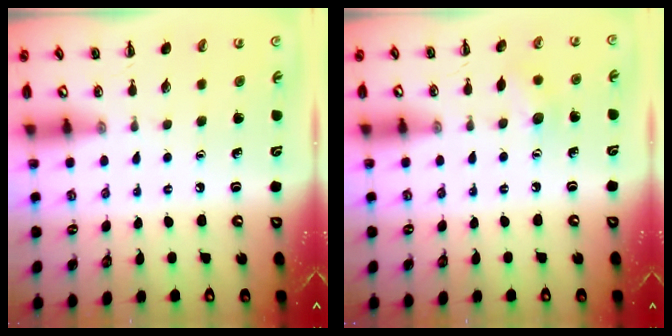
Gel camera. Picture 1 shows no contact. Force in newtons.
{"total": 6.8, "press": 6.7, "slide": 1.3}